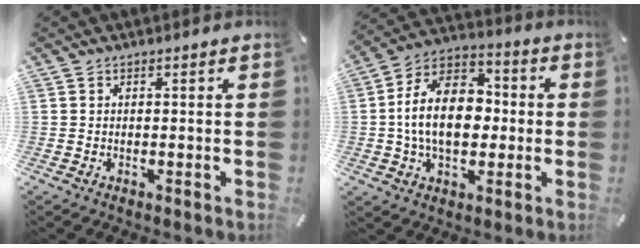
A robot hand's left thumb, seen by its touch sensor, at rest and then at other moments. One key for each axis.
{"total": 15.9, "fx": -0.9, "fy": 10.9, "fz": 11.5, "tx": -0.221, "ty": 0.013, "tz": -0.020}